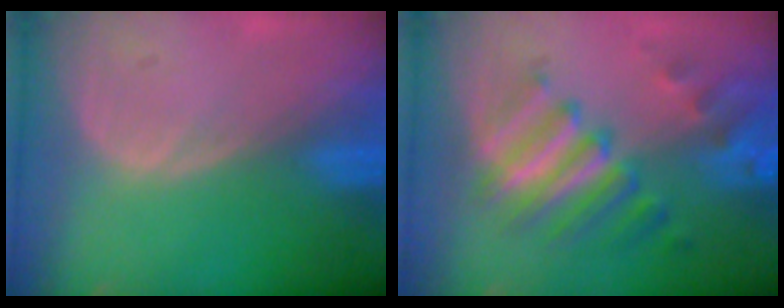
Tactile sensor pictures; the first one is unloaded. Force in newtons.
{"total": 9.5, "press": 8.3, "slide": 4.7}